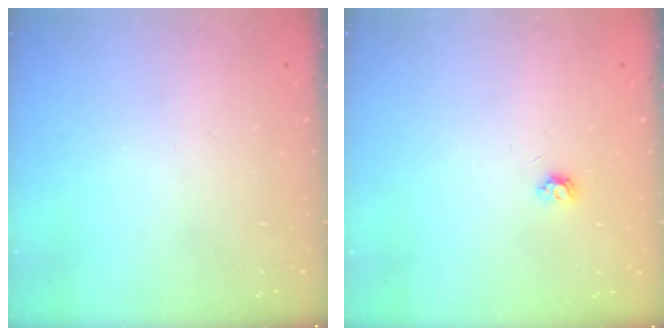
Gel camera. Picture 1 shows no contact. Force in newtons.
{"total": 3.7, "press": 3.7, "slide": 0.4}